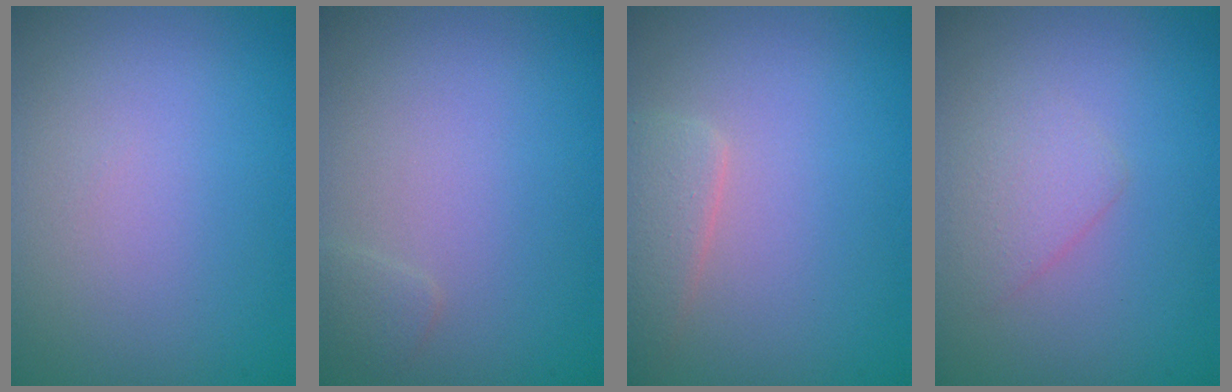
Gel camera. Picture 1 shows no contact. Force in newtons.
{"total": 0.8, "press": 0.8, "slide": 0.0}
{"total": 2.2, "press": 2.2, "slide": 0.1}
{"total": 1.7, "press": 1.7, "slide": 0.0}